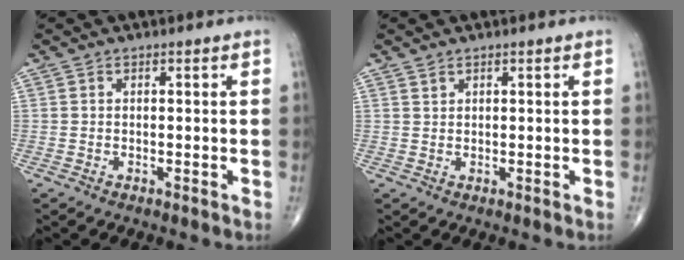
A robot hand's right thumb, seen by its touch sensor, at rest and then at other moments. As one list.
[{"total": 0.7, "force": [0.7, 0.2, 0.2], "torque": [0.001, -0.005, 0.013]}]